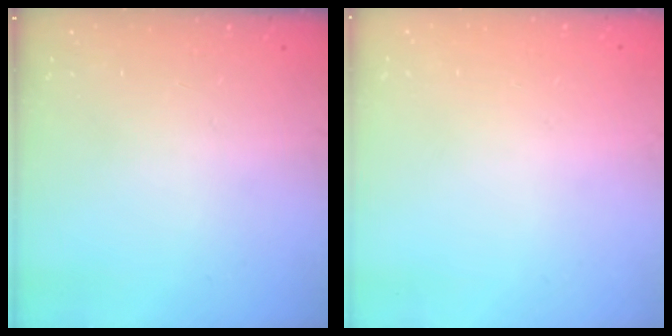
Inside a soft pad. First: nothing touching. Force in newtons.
{"total": 0.0}